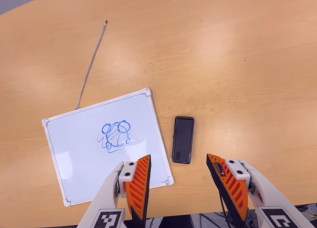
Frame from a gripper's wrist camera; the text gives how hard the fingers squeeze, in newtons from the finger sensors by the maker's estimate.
{"total": 0.0}